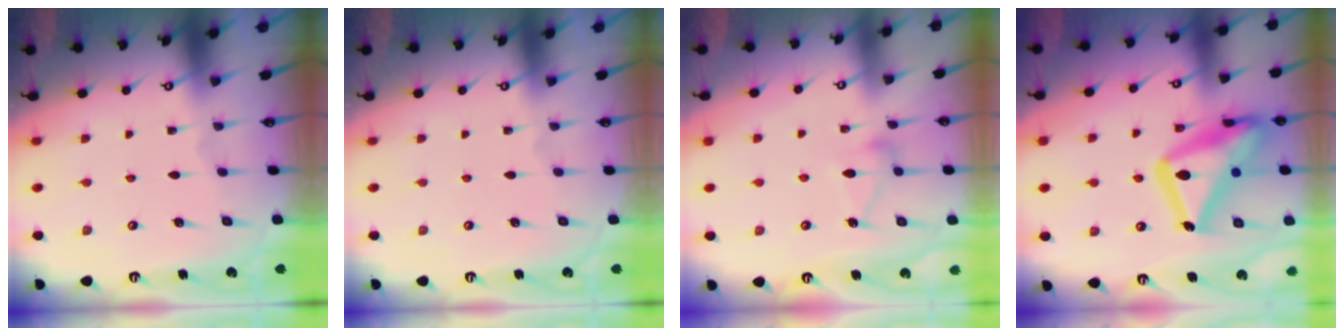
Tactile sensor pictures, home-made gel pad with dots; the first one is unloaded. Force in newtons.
{"total": 0.0}
{"total": 8.4, "press": 8.4, "slide": 0.4}
{"total": 24.0, "press": 24.0, "slide": 1.6}